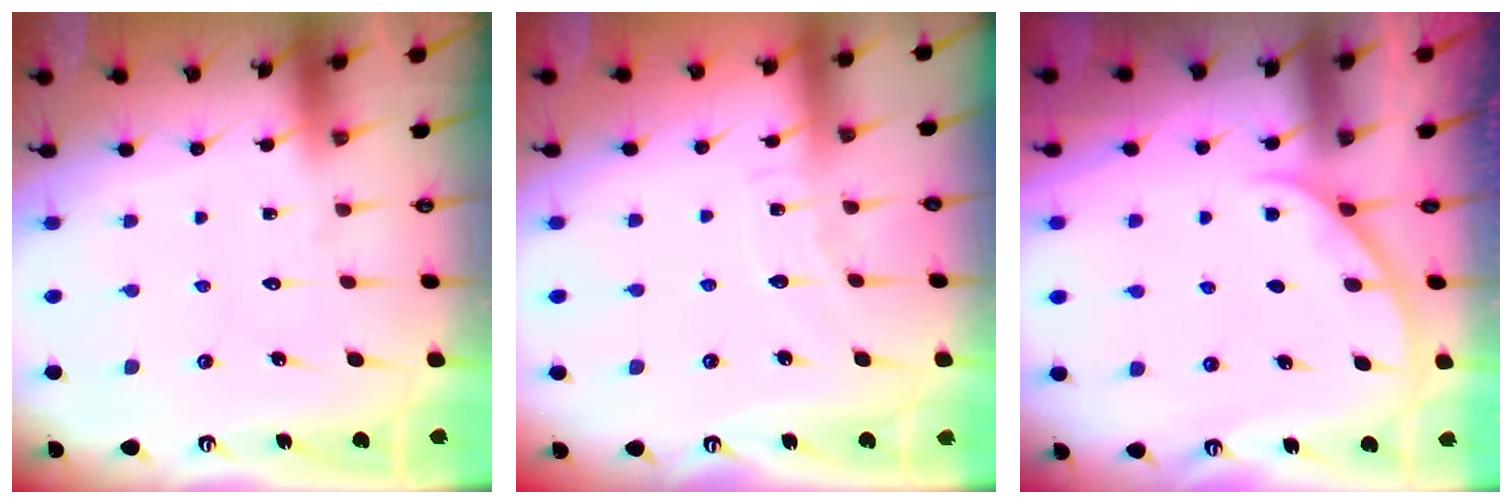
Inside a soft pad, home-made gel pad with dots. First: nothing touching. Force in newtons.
{"total": 4.5, "press": 4.5, "slide": 0.2}
{"total": 1.8, "press": 1.7, "slide": 0.3}